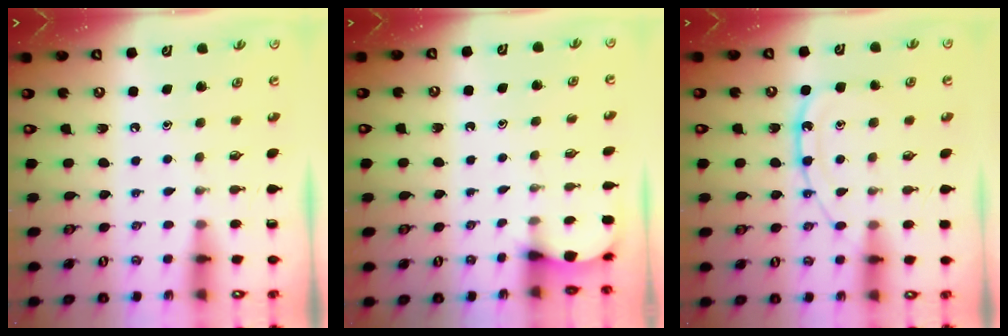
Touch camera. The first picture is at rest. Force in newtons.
{"total": 2.8, "press": 2.8, "slide": 0.3}
{"total": 12.6, "press": 12.5, "slide": 1.1}